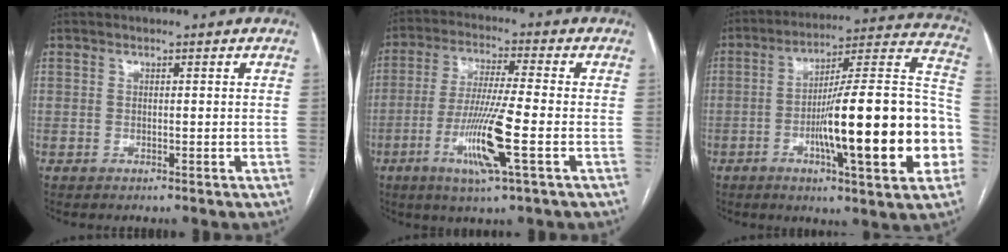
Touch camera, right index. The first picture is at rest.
{"total": 11.0, "force": [-3.5, -0.2, 10.4], "torque": [-0.208, -0.016, -0.069]}
{"total": 24.7, "force": [-5.6, 3.0, 23.9], "torque": [-0.289, 0.018, -0.081]}